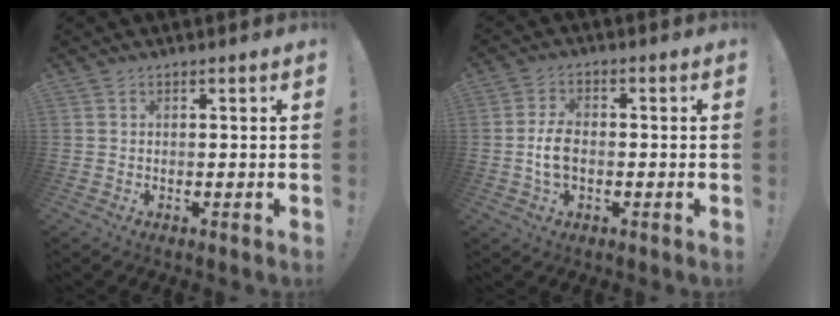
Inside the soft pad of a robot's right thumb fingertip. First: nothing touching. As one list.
[{"total": 6.4, "force": [-1.2, 3.8, 5.0], "torque": [-0.105, 0.003, -0.022]}]